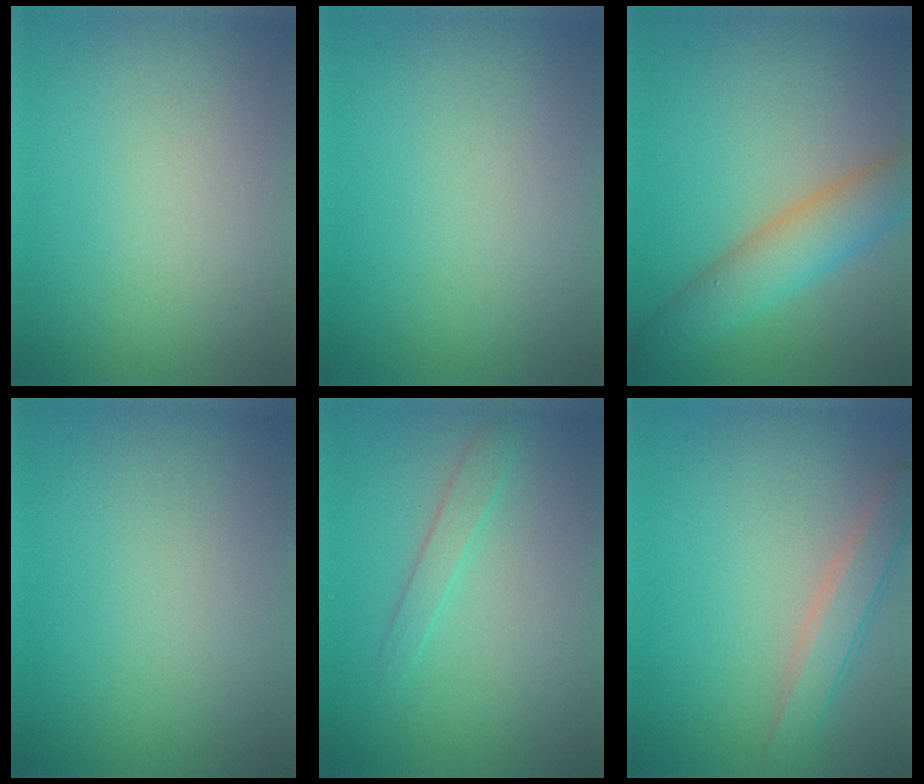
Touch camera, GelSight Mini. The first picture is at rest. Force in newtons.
{"total": 0.0}
{"total": 5.0, "press": 5.0, "slide": 0.2}
{"total": 0.0}
{"total": 1.3, "press": 1.3, "slide": 0.1}
{"total": 2.9, "press": 2.9, "slide": 0.1}